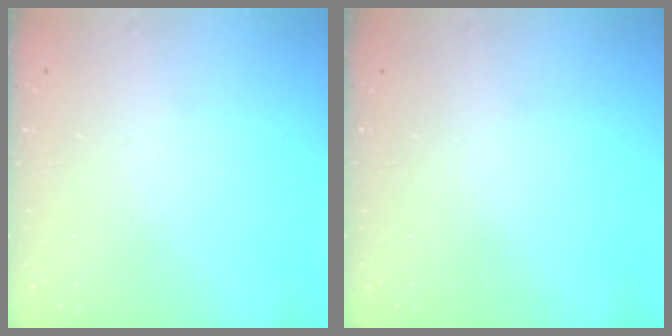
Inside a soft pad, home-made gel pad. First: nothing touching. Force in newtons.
{"total": 0.0}